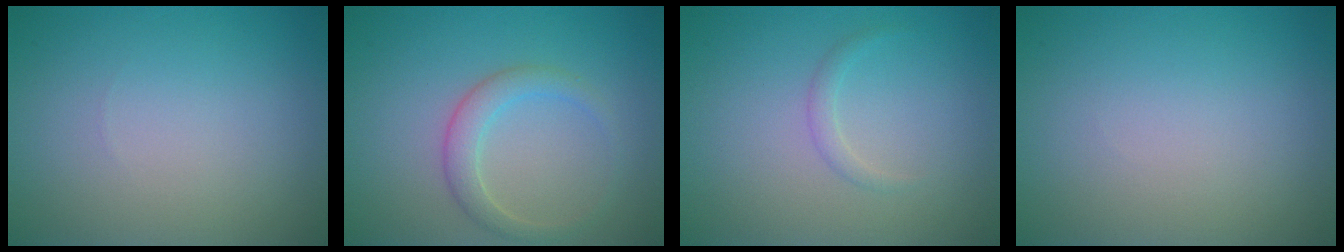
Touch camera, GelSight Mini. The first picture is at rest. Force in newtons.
{"total": 2.4, "press": 2.4, "slide": 0.2}
{"total": 0.9, "press": 0.9, "slide": 0.0}
{"total": 0.0}